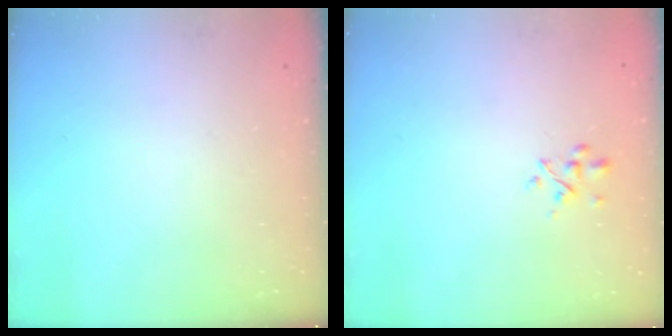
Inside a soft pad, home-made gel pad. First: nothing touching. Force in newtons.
{"total": 2.5, "press": 2.4, "slide": 0.8}